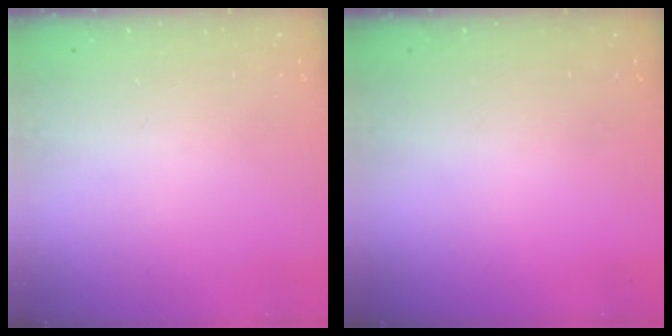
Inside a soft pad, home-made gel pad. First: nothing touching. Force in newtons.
{"total": 0.0}